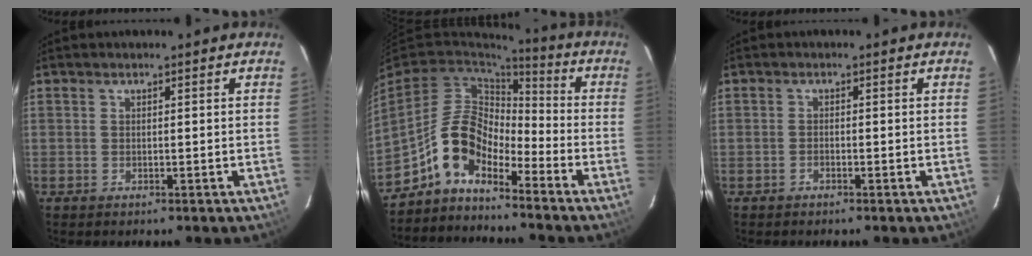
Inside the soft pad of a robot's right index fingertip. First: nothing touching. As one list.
[{"total": 9.6, "force": [-6.5, 4.4, 5.6], "torque": [-0.113, 0.028, -0.135]}, {"total": 0.7, "force": [-0.6, 0.3, 0.3], "torque": [-0.006, 0.002, -0.012]}]